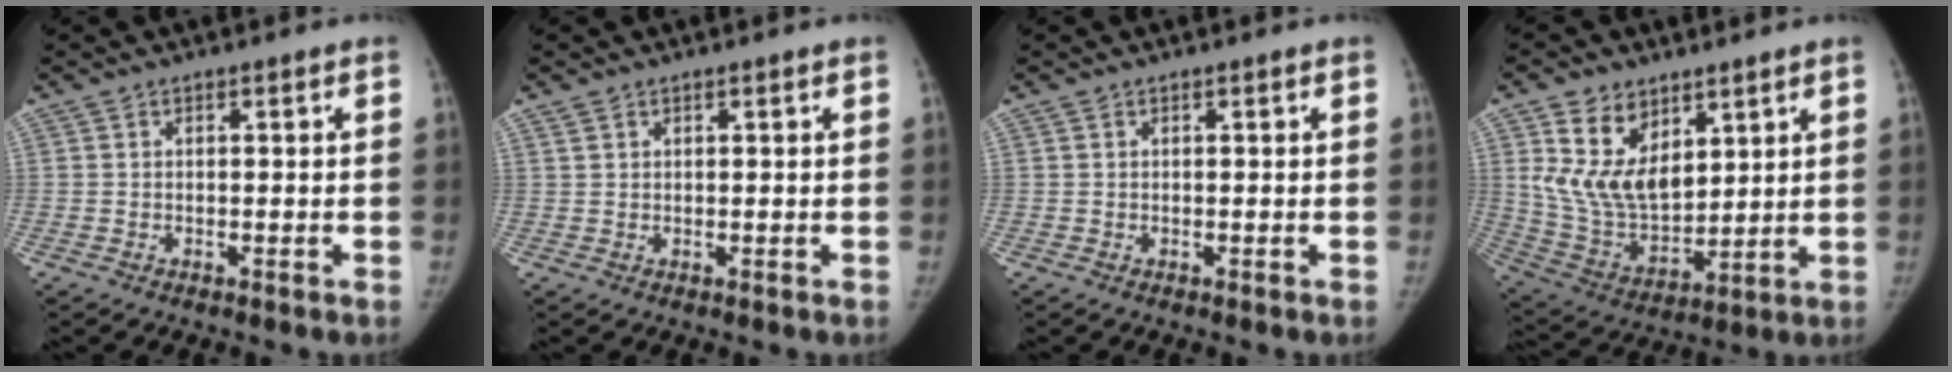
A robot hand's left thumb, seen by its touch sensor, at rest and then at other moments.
{"total": 1.3, "force": [0.9, 0.8, 0.4], "torque": [-0.006, 0.002, 0.019]}
{"total": 0.0}
{"total": 14.6, "force": [6.6, 9.1, 9.4], "torque": [-0.145, -0.039, 0.148]}